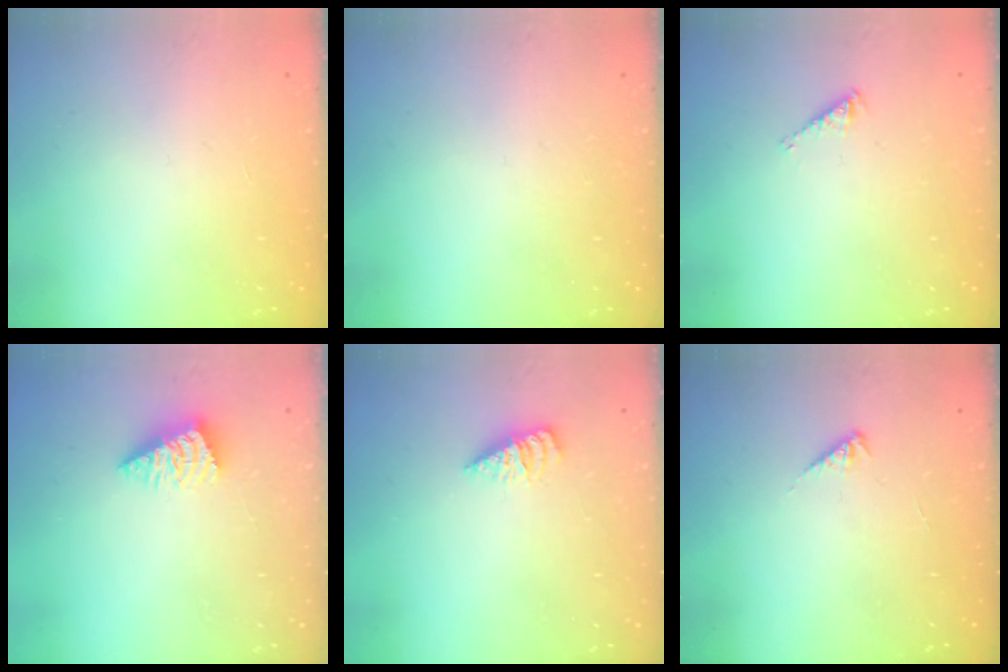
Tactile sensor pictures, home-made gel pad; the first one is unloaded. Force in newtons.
{"total": 0.0}
{"total": 2.6, "press": 2.6, "slide": 0.4}
{"total": 3.5, "press": 3.5, "slide": 0.4}
{"total": 1.8, "press": 1.8, "slide": 0.2}
{"total": 2.5, "press": 2.5, "slide": 0.5}